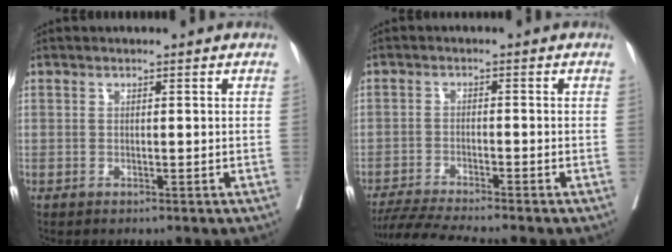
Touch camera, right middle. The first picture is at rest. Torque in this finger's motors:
{"motor_torque": [0.34, -0.42, 0.02, 0.02]}